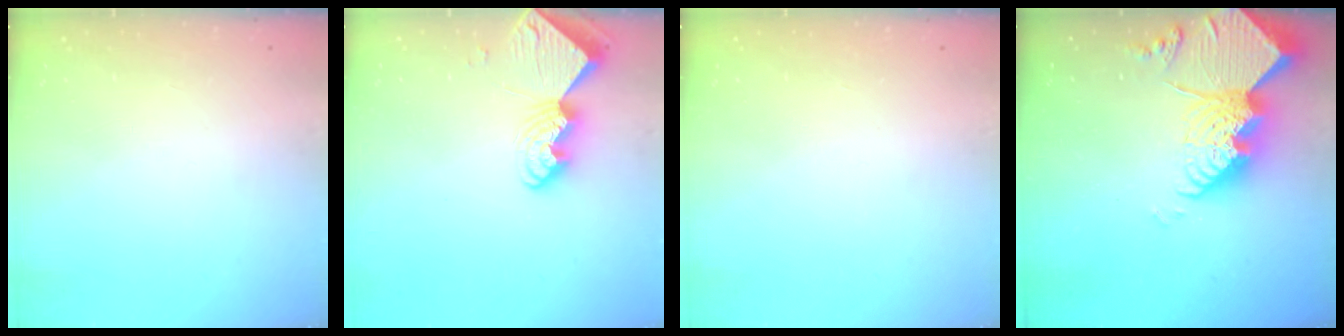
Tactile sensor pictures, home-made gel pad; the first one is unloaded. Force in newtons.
{"total": 10.0, "press": 9.9, "slide": 0.9}
{"total": 0.0}
{"total": 23.2, "press": 23.2, "slide": 1.9}